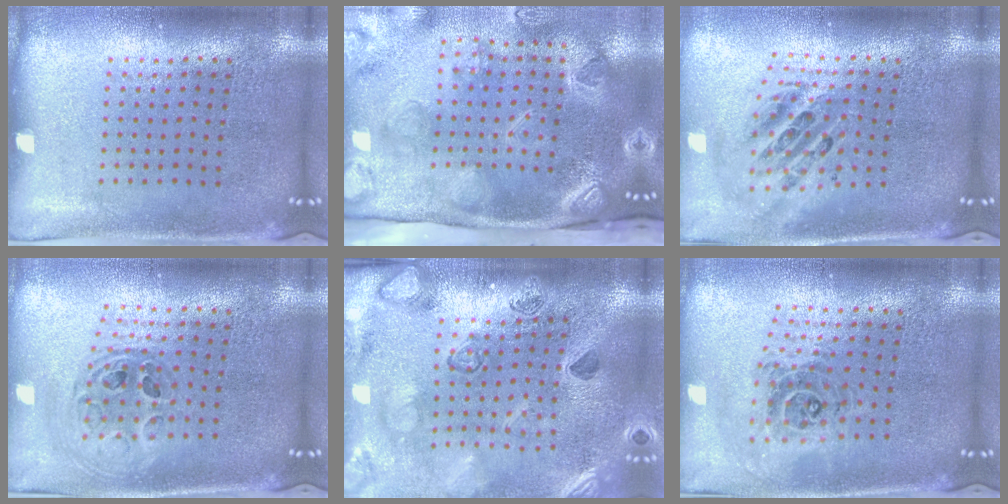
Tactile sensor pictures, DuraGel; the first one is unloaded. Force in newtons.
{"total": 4.4, "press": 3.1, "slide": 3.0}
{"total": 2.4, "press": 1.8, "slide": 1.5}
{"total": 0.9, "press": 0.8, "slide": 0.1}
{"total": 2.3, "press": 2.3, "slide": 0.5}
{"total": 1.0, "press": 0.9, "slide": 0.3}